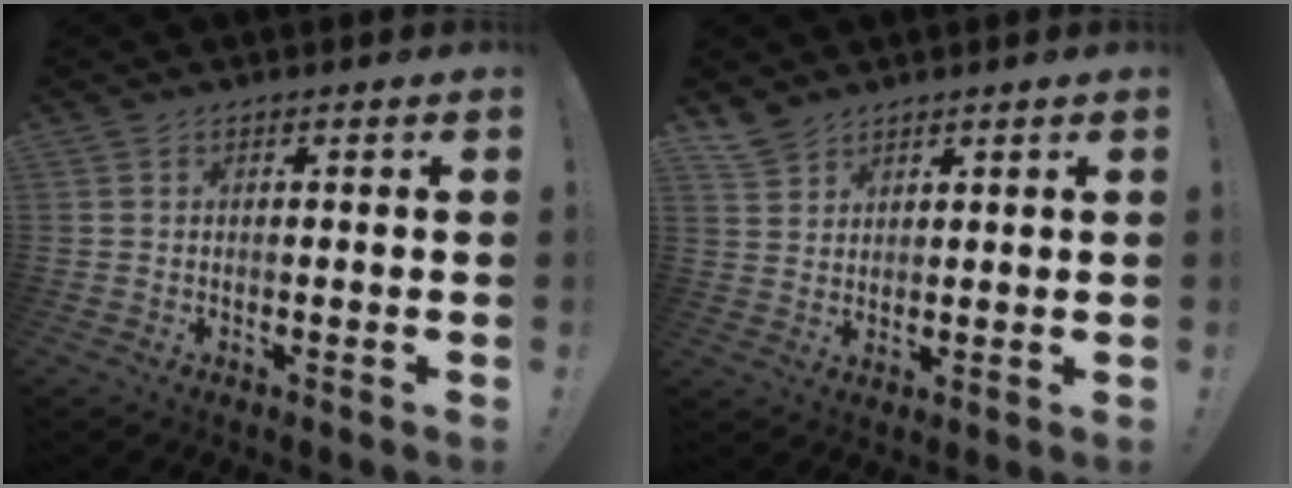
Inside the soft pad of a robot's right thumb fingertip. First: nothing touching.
{"total": 4.6, "force": [4.0, 1.9, 1.0], "torque": [-0.017, -0.027, 0.078]}